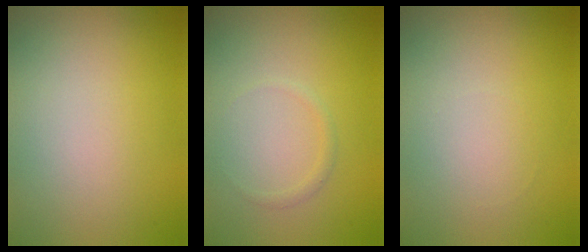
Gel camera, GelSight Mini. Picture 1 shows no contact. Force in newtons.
{"total": 0.7, "press": 0.7, "slide": 0.1}
{"total": 0.0}